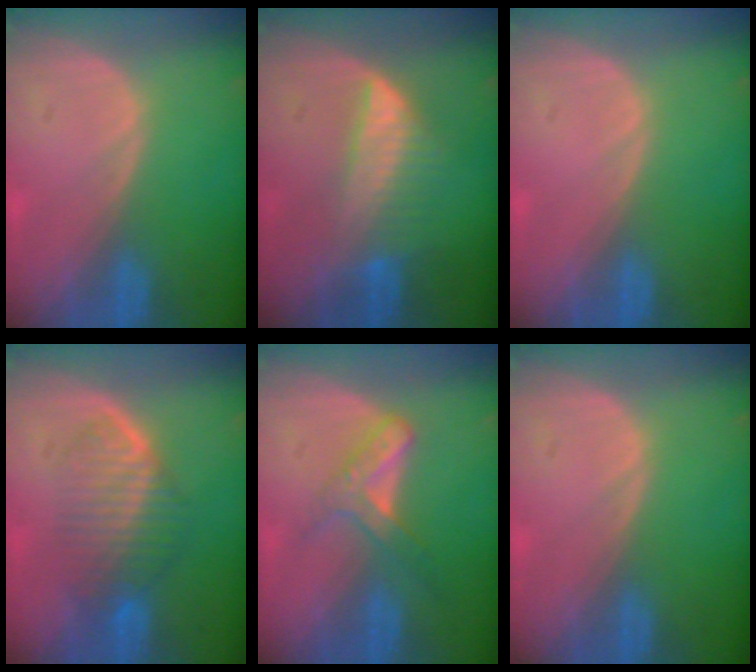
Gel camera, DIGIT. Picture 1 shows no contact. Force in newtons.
{"total": 6.4, "press": 5.9, "slide": 2.5}
{"total": 0.0}
{"total": 6.6, "press": 6.4, "slide": 1.7}
{"total": 5.6, "press": 4.9, "slide": 2.7}
{"total": 0.0}